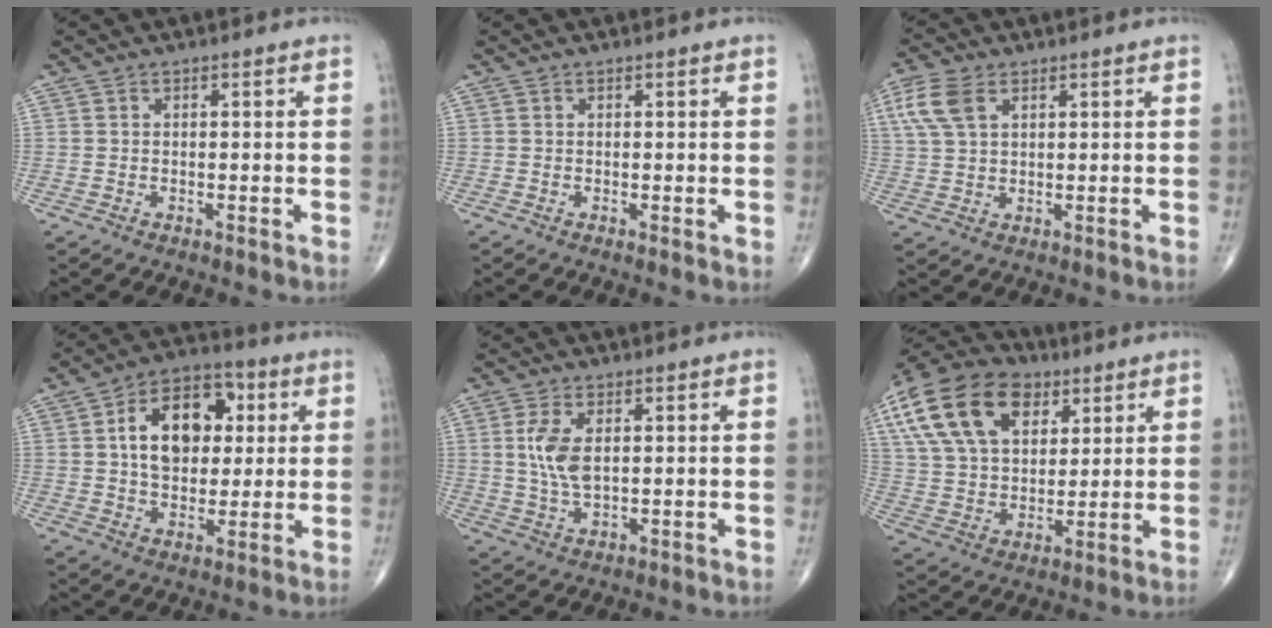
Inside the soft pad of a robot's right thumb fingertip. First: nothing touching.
{"total": 0.6, "force": [0.2, 0.1, 0.6], "torque": [-0.008, -0.002, 0.001]}
{"total": 7.3, "force": [3.1, 4.3, 5.0], "torque": [-0.113, 0.006, 0.063]}
{"total": 15.2, "force": [3.1, 10.3, 10.8], "torque": [-0.135, 0.011, 0.045]}
{"total": 6.6, "force": [1.2, 3.3, 5.6], "torque": [-0.117, -0.005, 0.027]}
{"total": 22.3, "force": [9.5, 14.0, 14.5], "torque": [-0.272, 0.004, 0.167]}